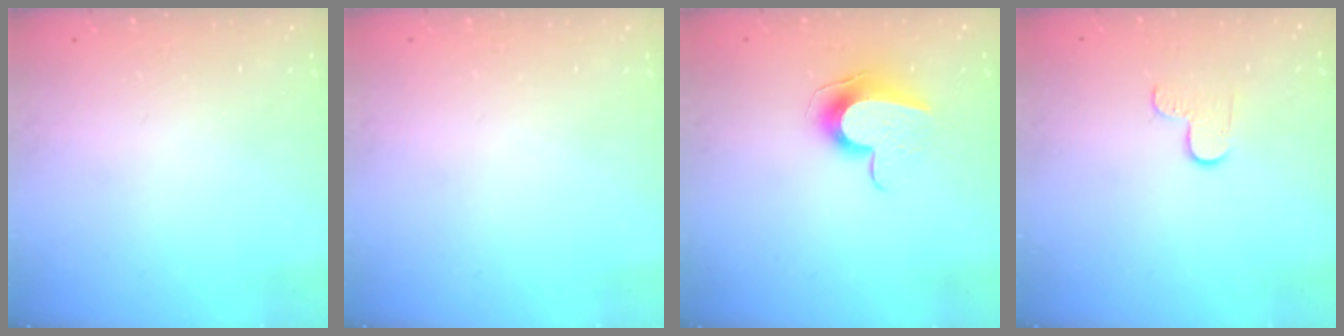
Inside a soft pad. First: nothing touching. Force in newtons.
{"total": 0.0}
{"total": 9.5, "press": 9.5, "slide": 0.2}
{"total": 4.2, "press": 4.2, "slide": 0.5}